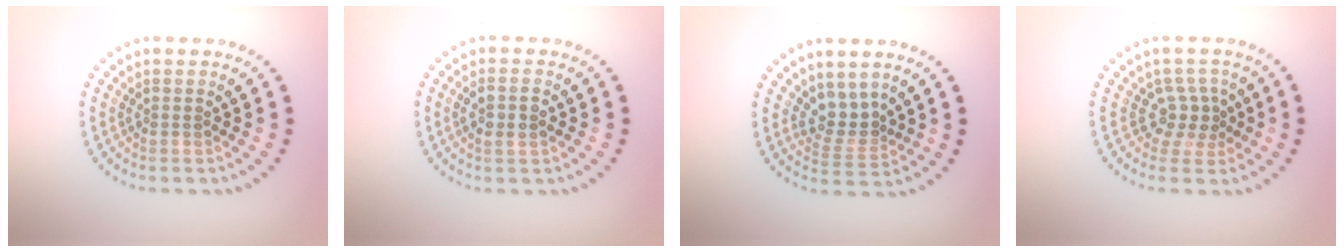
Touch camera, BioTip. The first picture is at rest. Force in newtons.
{"total": 2.3, "press": 2.2, "slide": 0.8}
{"total": 2.9, "press": 2.1, "slide": 2.1}
{"total": 2.5, "press": 1.7, "slide": 1.9}